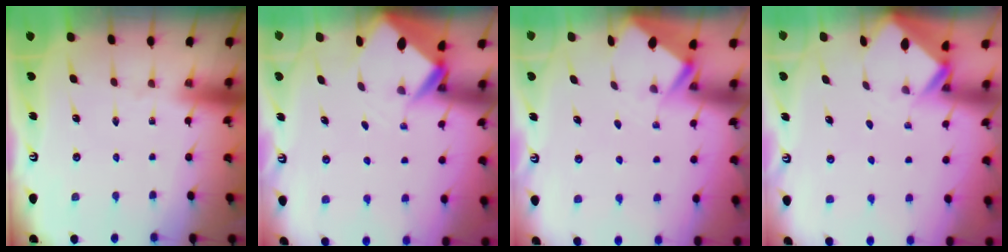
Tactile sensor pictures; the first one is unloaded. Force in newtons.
{"total": 3.5, "press": 3.5, "slide": 0.3}
{"total": 2.9, "press": 2.9, "slide": 0.1}
{"total": 2.7, "press": 2.7, "slide": 0.1}